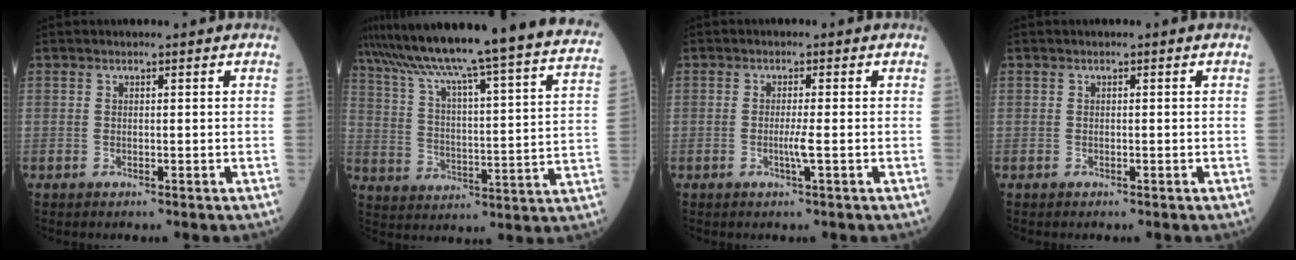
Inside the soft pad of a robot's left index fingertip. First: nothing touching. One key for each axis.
{"total": 31.2, "fx": 26.8, "fy": 0.0, "fz": 16.0, "tx": -0.258, "ty": -0.063, "tz": 0.351}
{"total": 1.9, "fx": -0.7, "fy": -0.6, "fz": 1.7, "tx": -0.033, "ty": -0.007, "tz": -0.016}
{"total": 0.0}